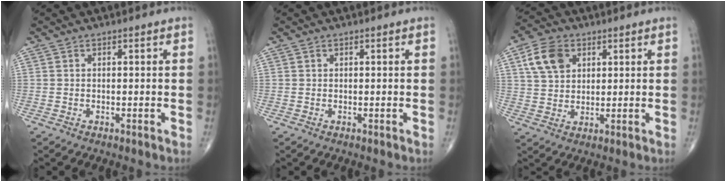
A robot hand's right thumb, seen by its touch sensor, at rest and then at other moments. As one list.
[{"total": 0.0}, {"total": 8.4, "force": [3.3, 5.9, 4.9], "torque": [-0.077, -0.004, 0.062]}]